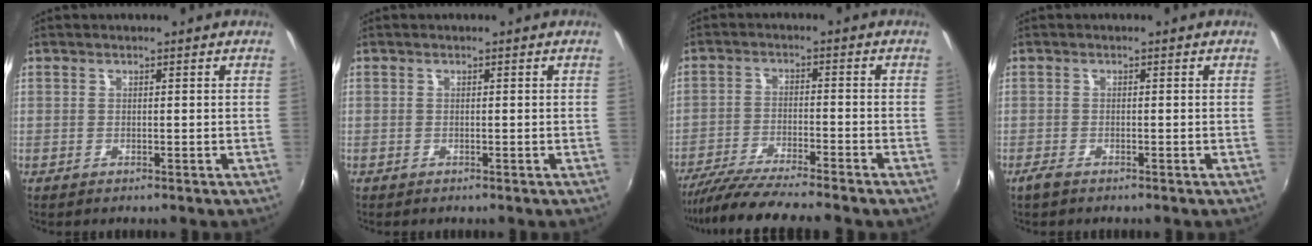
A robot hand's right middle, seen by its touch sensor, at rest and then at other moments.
{"total": 0.0}
{"total": 11.8, "force": [-10.5, -0.8, 5.4], "torque": [-0.116, -0.027, -0.181]}
{"total": 1.6, "force": [-1.3, 0.5, 0.8], "torque": [-0.021, -0.005, -0.028]}